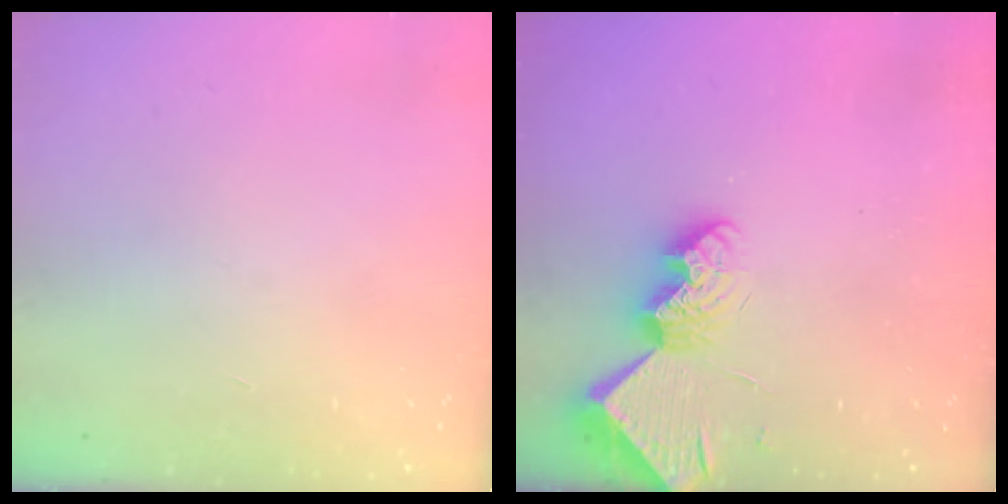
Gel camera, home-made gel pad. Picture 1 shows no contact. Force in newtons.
{"total": 9.6, "press": 9.6, "slide": 0.9}